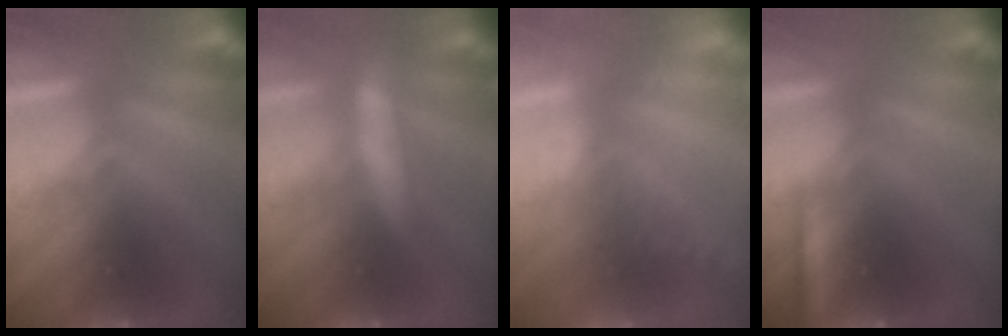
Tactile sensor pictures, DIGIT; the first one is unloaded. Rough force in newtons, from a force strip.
{"total": 5.5}
{"total": 1.7}
{"total": 2.3}